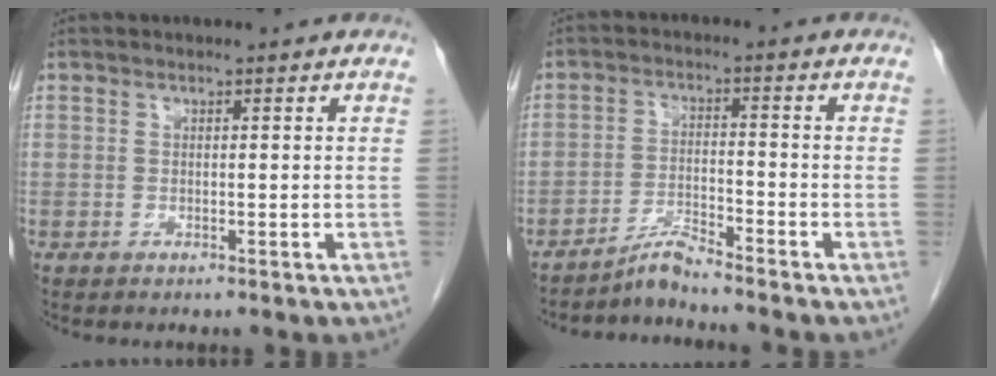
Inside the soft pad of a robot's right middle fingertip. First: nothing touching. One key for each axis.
{"total": 3.7, "fx": -3.6, "fy": -0.7, "fz": 0.8, "tx": -0.016, "ty": -0.018, "tz": -0.070}